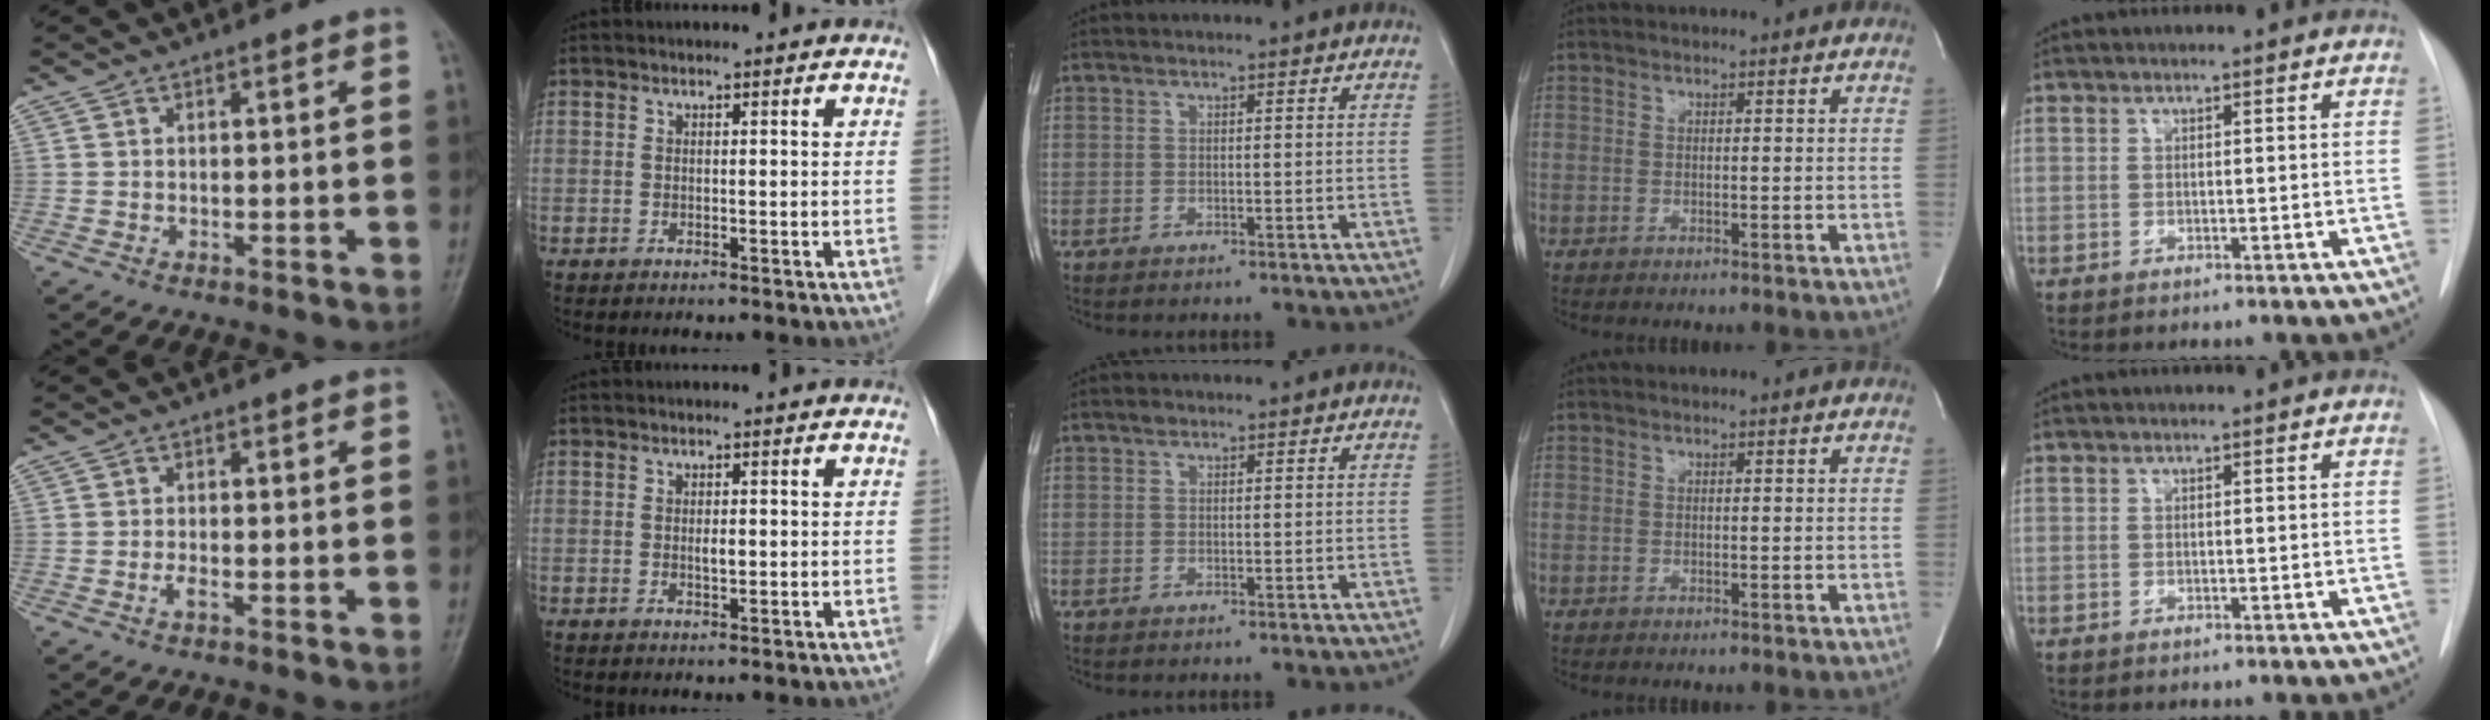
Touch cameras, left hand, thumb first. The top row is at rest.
{"thumb": {"total": 1.5, "force": [-0.7, 0.7, 1.2], "torque": [-0.021, -0.001, -0.016]}, "index": {"total": 1.1, "force": [-0.3, 0.4, 1.0], "torque": [-0.018, -0.006, -0.004]}, "middle": {"total": 0.6, "force": [0.4, 0.3, 0.2], "torque": [-0.005, 0.002, 0.006]}}